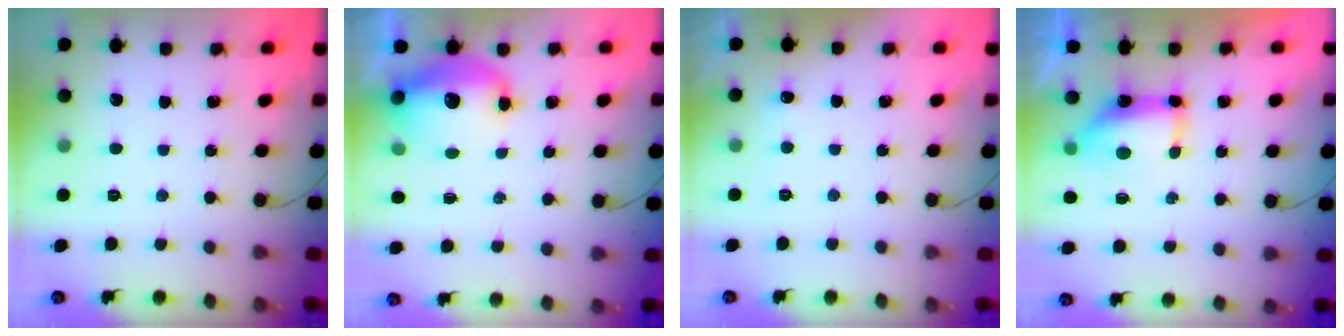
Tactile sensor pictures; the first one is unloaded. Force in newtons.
{"total": 12.5, "press": 12.1, "slide": 2.9}
{"total": 2.5, "press": 2.2, "slide": 1.1}
{"total": 8.0, "press": 8.0, "slide": 0.8}